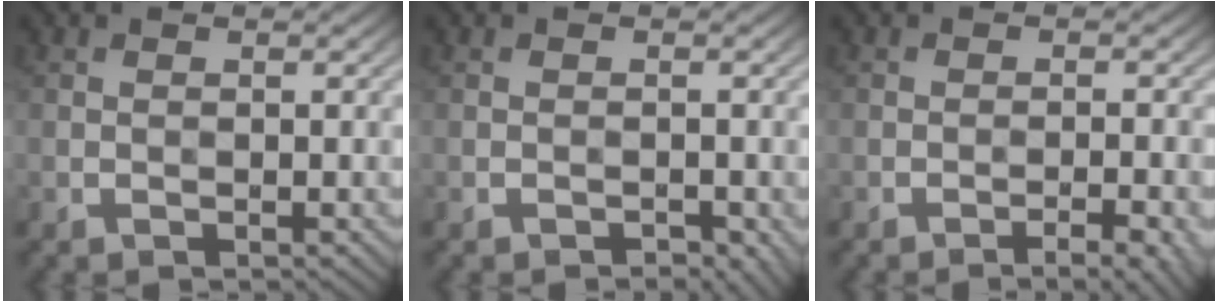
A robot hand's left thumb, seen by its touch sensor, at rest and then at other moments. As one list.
[{"total": 1.1, "force": [-0.9, 0.4, 0.6], "torque": [-0.007, 0.002, -0.013]}, {"total": 4.3, "force": [-2.6, 0.7, 3.3], "torque": [-0.049, 0.014, -0.038]}]